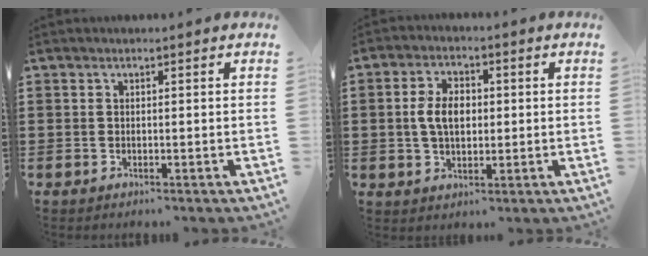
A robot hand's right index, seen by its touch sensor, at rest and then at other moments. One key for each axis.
{"total": 5.5, "fx": 0.2, "fy": 3.4, "fz": 4.4, "tx": -0.104, "ty": 0.008, "tz": -0.004}